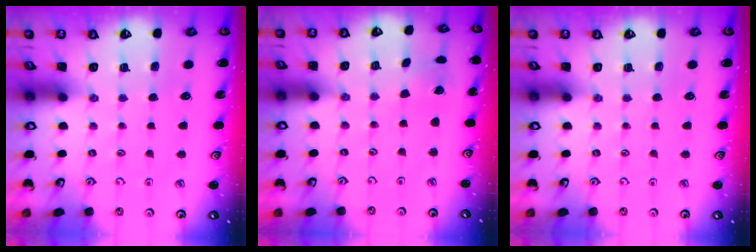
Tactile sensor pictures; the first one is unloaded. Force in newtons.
{"total": 0.6, "press": 0.6, "slide": 0.0}
{"total": 0.0}